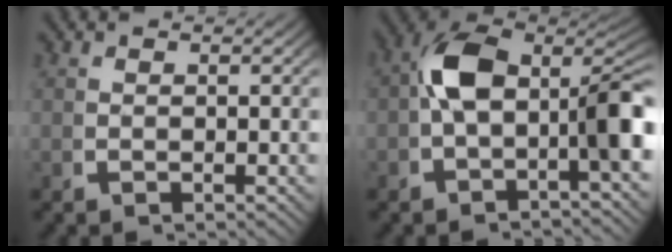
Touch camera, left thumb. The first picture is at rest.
{"total": 9.5, "force": [-0.7, 5.7, 7.6], "torque": [-0.138, -0.013, -0.012]}